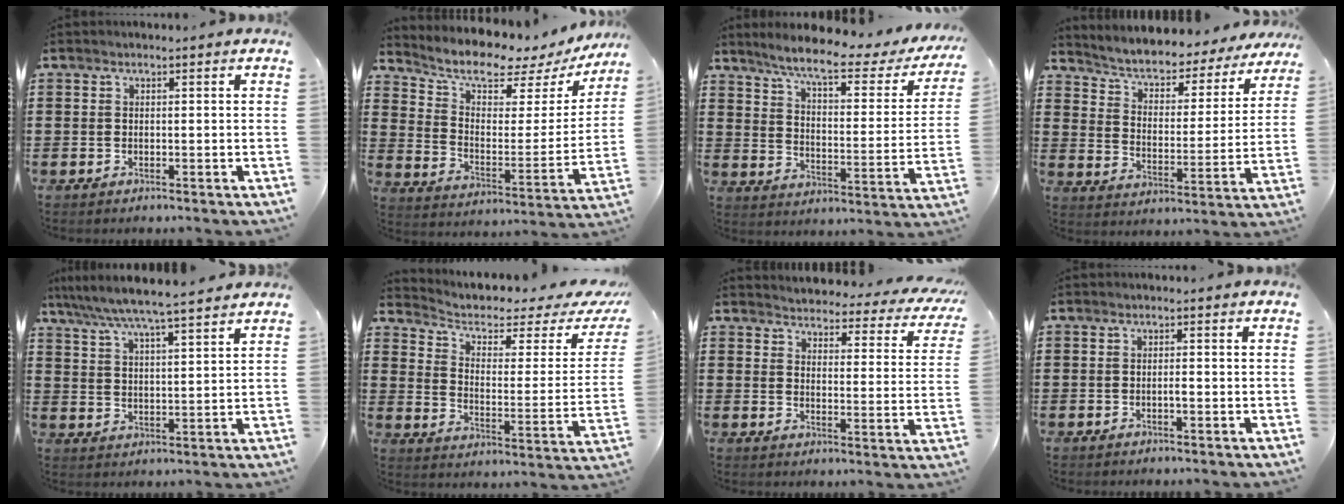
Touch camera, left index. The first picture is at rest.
{"total": 7.3, "force": [6.2, 2.3, 3.2], "torque": [-0.072, -0.056, 0.097]}
{"total": 7.5, "force": [5.9, 0.6, 4.6], "torque": [-0.104, -0.033, 0.093]}
{"total": 3.8, "force": [3.5, 0.9, 1.2], "torque": [-0.043, -0.032, 0.049]}
{"total": 5.9, "force": [5.4, -0.5, 2.3], "torque": [-0.068, -0.031, 0.091]}
{"total": 3.6, "force": [1.8, 1.6, 2.7], "torque": [-0.065, -0.015, 0.022]}
{"total": 3.4, "force": [3.3, 0.0, 0.6], "torque": [-0.025, -0.035, 0.049]}
{"total": 0.9, "force": [-0.3, 0.2, 0.9], "torque": [-0.016, -0.002, -0.006]}